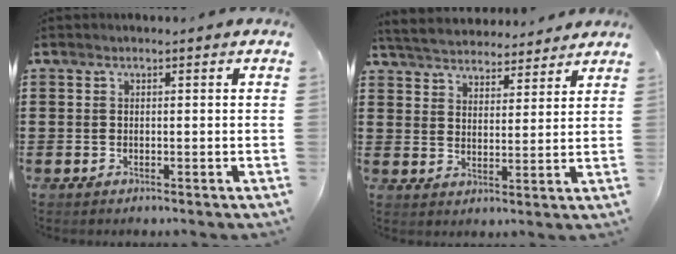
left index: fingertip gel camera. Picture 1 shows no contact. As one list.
[{"total": 4.8, "force": [4.7, 0.9, 0.5], "torque": [-0.034, -0.022, 0.082]}]